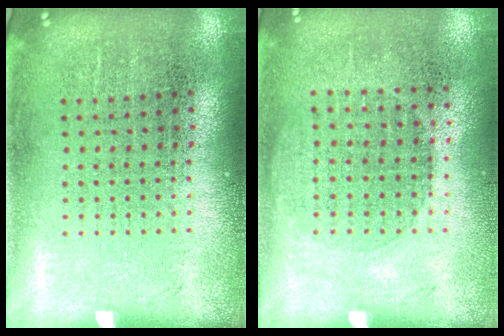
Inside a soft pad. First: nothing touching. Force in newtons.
{"total": 1.0, "press": 0.9, "slide": 0.4}